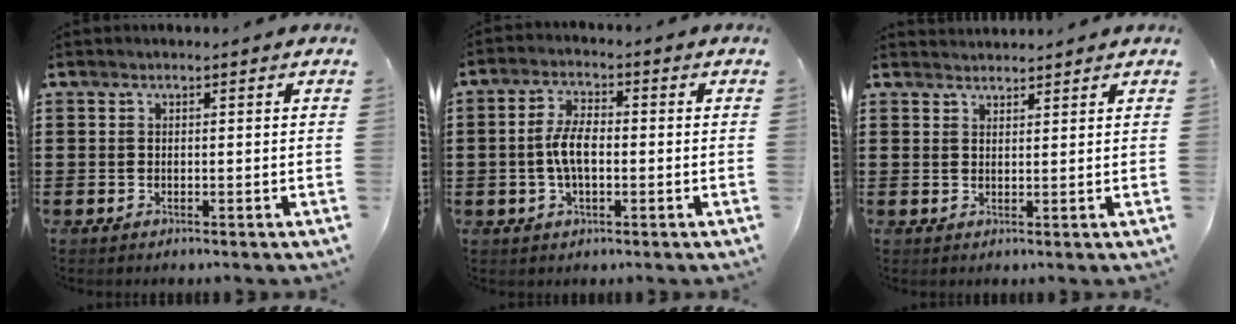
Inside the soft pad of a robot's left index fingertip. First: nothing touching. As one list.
[{"total": 5.7, "force": [-0.6, 2.5, 5.1], "torque": [-0.112, 0.001, -0.016]}, {"total": 1.7, "force": [1.7, 0.2, -0.1], "torque": [-0.001, 0.001, 0.033]}]